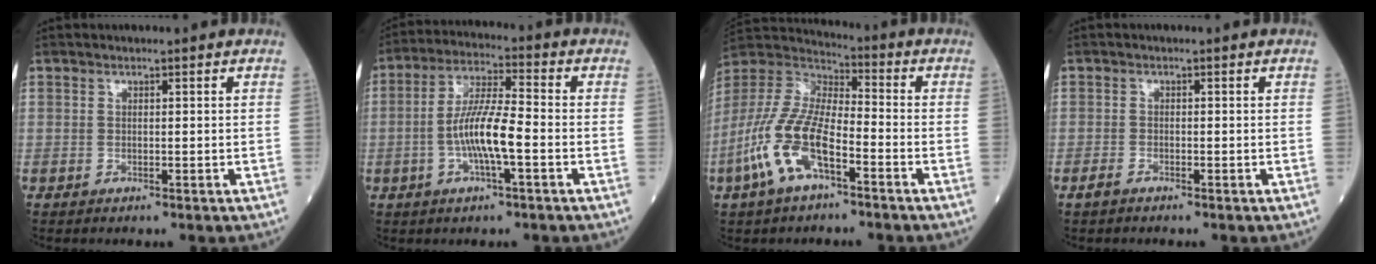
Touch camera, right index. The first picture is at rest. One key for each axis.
{"total": 9.1, "fx": -2.2, "fy": 1.1, "fz": 8.8, "tx": -0.173, "ty": 0.006, "tz": -0.047}
{"total": 13.4, "fx": -5.9, "fy": 4.6, "fz": 11.1, "tx": -0.255, "ty": 0.000, "tz": -0.118}
{"total": 1.2, "fx": -1.0, "fy": 0.3, "fz": 0.5, "tx": -0.017, "ty": -0.002, "tz": -0.019}